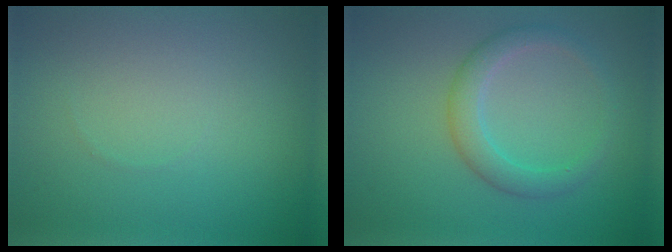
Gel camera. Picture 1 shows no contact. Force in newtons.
{"total": 2.8, "press": 2.8, "slide": 0.2}